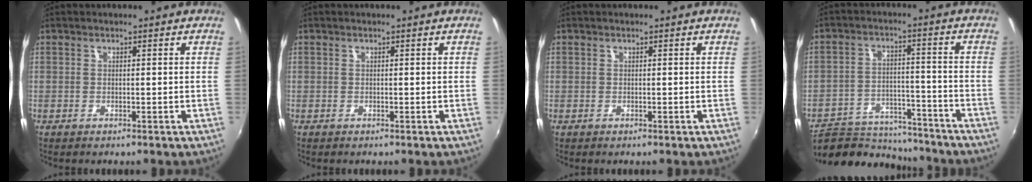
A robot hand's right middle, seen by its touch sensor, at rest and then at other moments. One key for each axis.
{"total": 0.0}
{"total": 0.0}
{"total": 13.8, "fx": -12.4, "fy": 5.1, "fz": 3.3, "tx": -0.080, "ty": 0.014, "tz": -0.180}